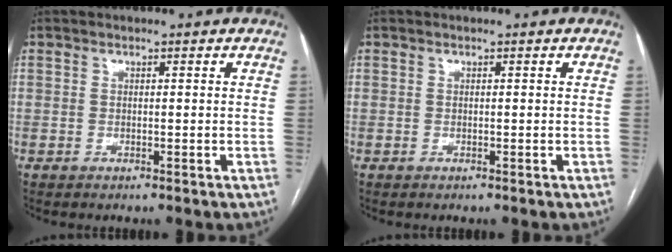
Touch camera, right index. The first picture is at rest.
{"total": 0.0}